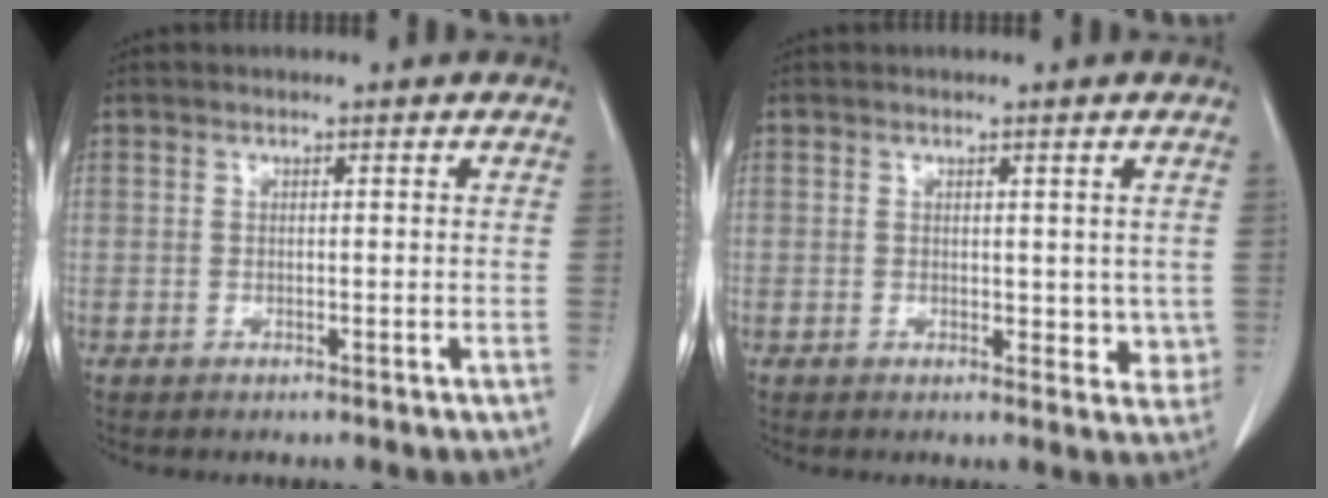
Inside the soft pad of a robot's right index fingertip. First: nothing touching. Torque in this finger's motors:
{"motor_torque": [0.00, 0.06, 0.00, 0.00]}